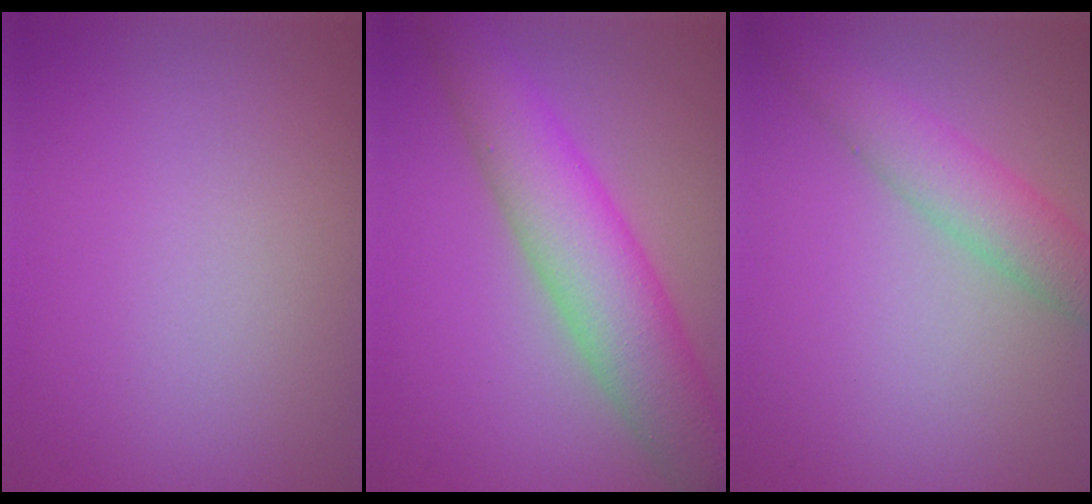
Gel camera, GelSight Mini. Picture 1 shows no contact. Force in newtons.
{"total": 7.2, "press": 7.2, "slide": 0.3}
{"total": 3.7, "press": 3.7, "slide": 0.2}